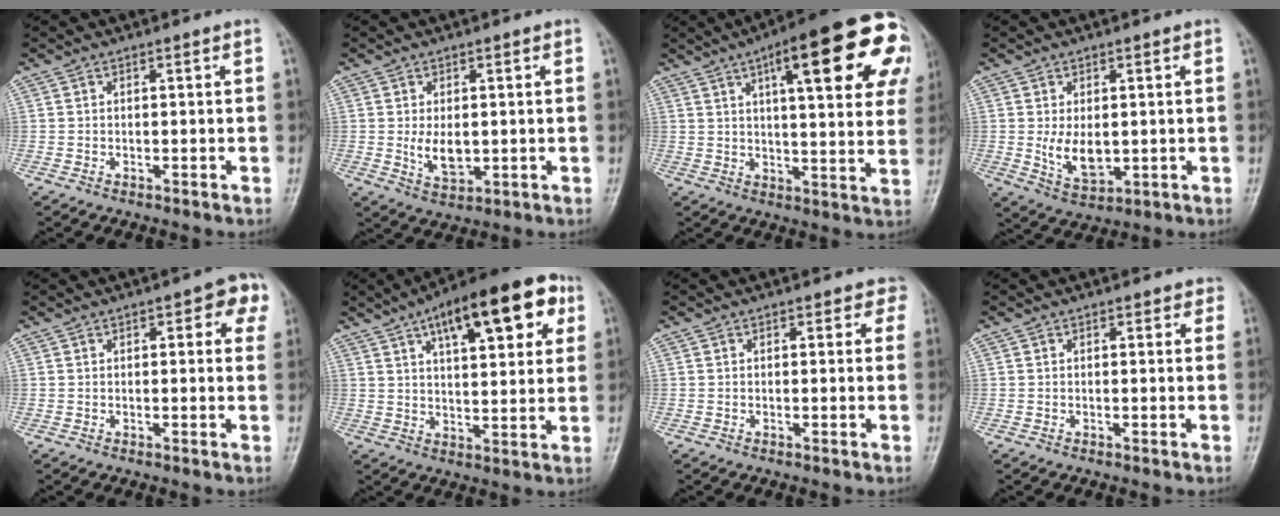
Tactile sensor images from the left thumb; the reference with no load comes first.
{"total": 5.1, "force": [0.1, 3.2, 4.0], "torque": [-0.059, -0.011, 0.010]}
{"total": 25.4, "force": [10.2, 7.0, 22.2], "torque": [-0.266, 0.002, 0.133]}
{"total": 6.5, "force": [0.1, 4.1, 5.1], "torque": [-0.077, -0.016, 0.015]}
{"total": 6.3, "force": [2.4, 2.9, 5.1], "torque": [-0.025, 0.001, 0.016]}
{"total": 19.0, "force": [8.6, 7.5, 15.2], "torque": [-0.189, -0.001, 0.121]}
{"total": 2.3, "force": [1.4, 1.7, 0.7], "torque": [0.025, -0.004, -0.001]}
{"total": 1.5, "force": [0.8, 1.1, 0.6], "torque": [0.016, -0.001, 0.003]}